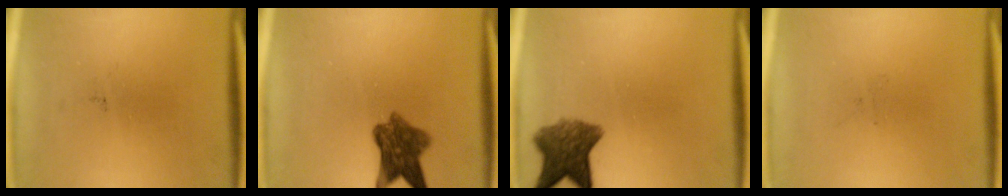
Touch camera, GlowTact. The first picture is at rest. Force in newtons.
{"total": 7.4}
{"total": 7.1}
{"total": 0.0}